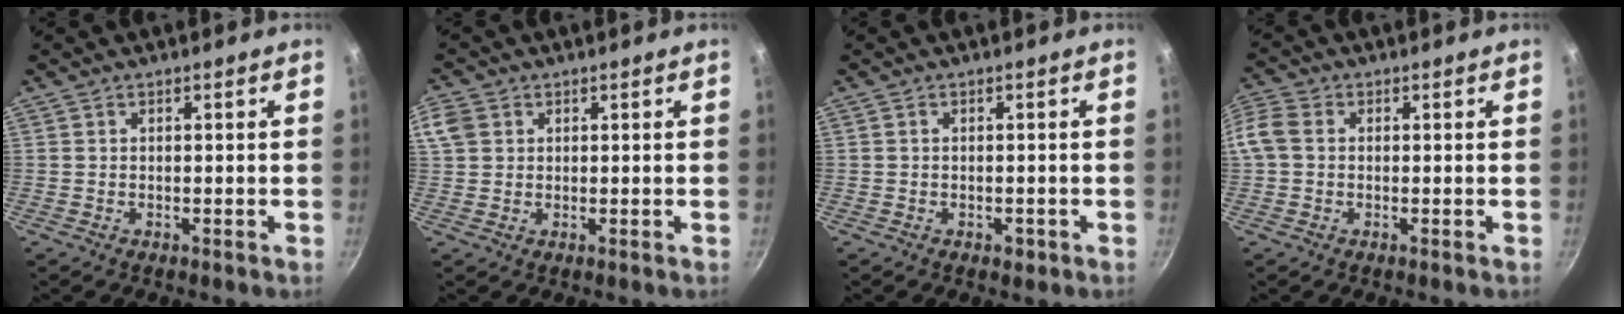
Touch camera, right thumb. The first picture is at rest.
{"total": 5.0, "force": [1.6, 4.1, 2.5], "torque": [-0.043, 0.004, 0.026]}
{"total": 1.6, "force": [-0.6, 1.1, 0.9], "torque": [-0.009, 0.005, -0.006]}
{"total": 8.7, "force": [0.4, 6.9, 5.3], "torque": [-0.126, 0.021, -0.007]}